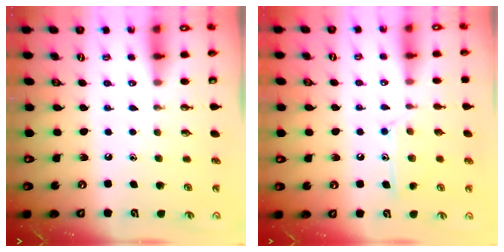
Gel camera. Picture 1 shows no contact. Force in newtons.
{"total": 11.2, "press": 11.2, "slide": 0.6}